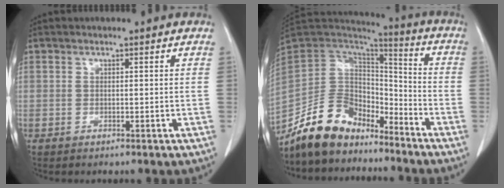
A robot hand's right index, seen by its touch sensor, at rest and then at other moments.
{"total": 14.3, "force": [-11.8, 6.5, 4.6], "torque": [-0.081, 0.041, -0.218]}